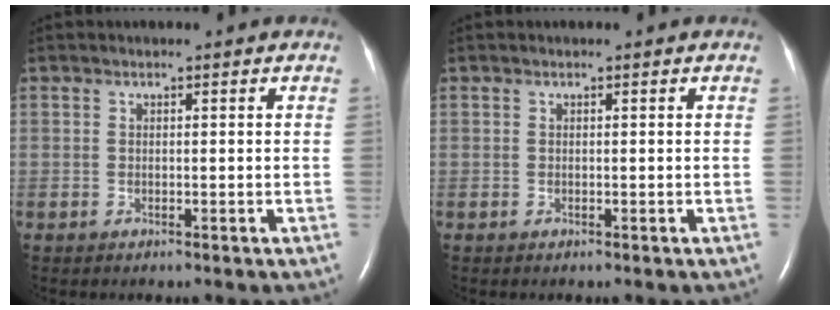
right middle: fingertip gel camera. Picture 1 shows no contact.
{"total": 0.0}